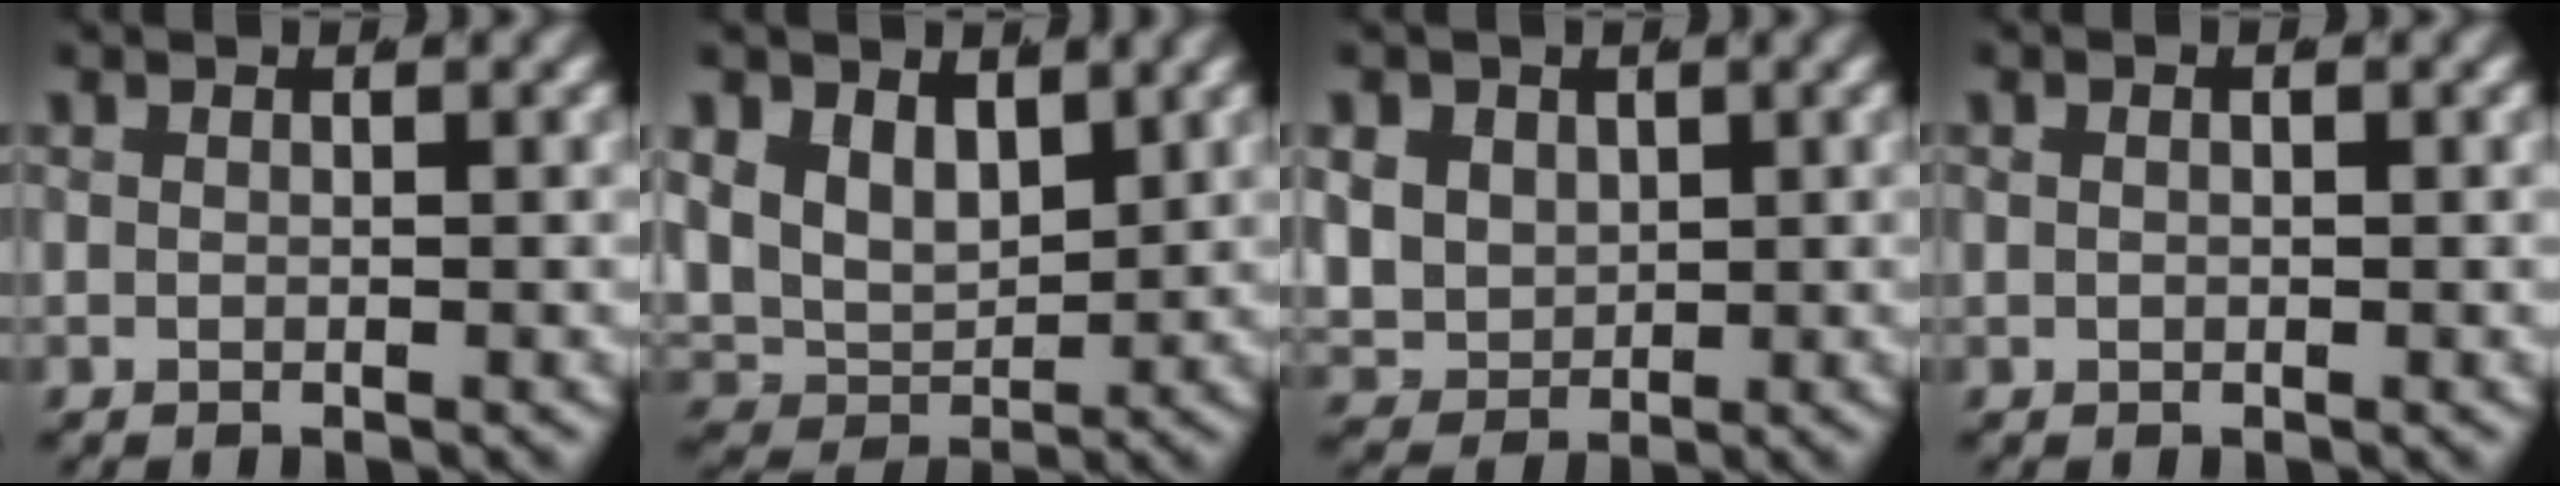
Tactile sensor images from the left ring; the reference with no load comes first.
{"total": 8.8, "force": [0.4, 7.5, 4.5], "torque": [-0.108, -0.030, 0.005]}
{"total": 7.2, "force": [-0.6, 6.7, 2.6], "torque": [-0.101, -0.042, -0.003]}
{"total": 0.5, "force": [-0.2, 0.3, 0.4], "torque": [-0.010, -0.001, -0.003]}